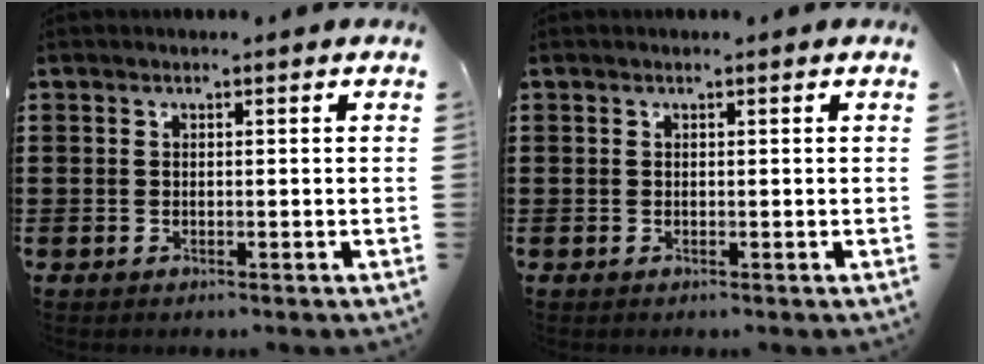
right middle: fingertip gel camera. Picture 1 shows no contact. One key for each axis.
{"total": 0.0}